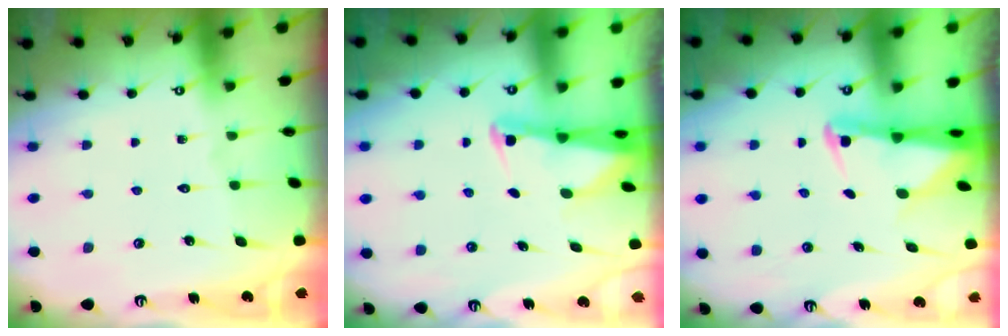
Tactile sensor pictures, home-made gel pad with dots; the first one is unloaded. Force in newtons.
{"total": 2.6, "press": 2.6, "slide": 0.2}
{"total": 2.8, "press": 2.8, "slide": 0.4}